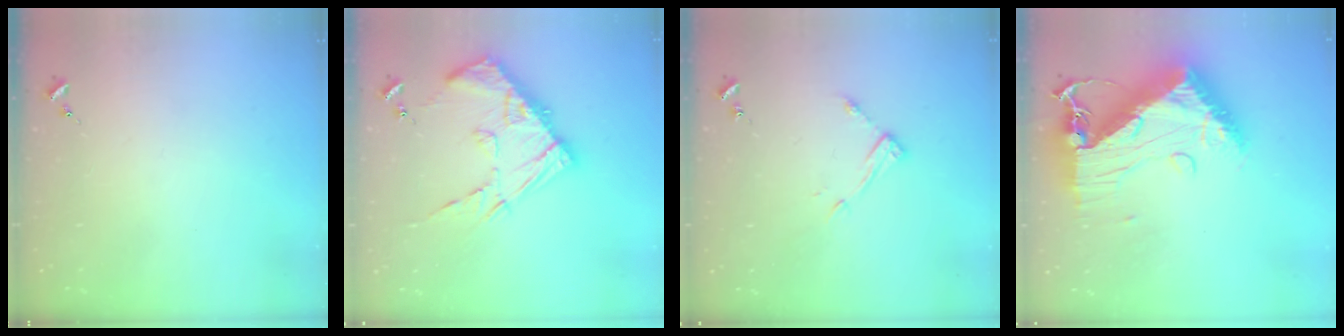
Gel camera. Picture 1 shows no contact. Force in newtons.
{"total": 16.6, "press": 16.6, "slide": 1.5}
{"total": 8.8, "press": 8.8, "slide": 0.5}
{"total": 20.9, "press": 20.8, "slide": 1.9}